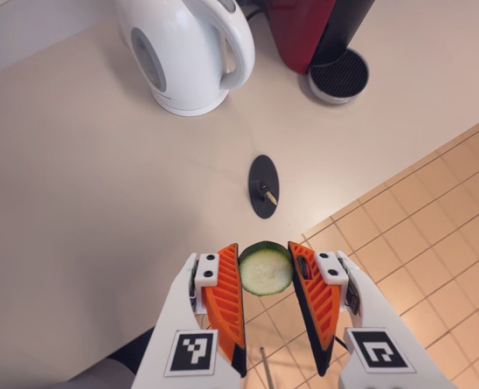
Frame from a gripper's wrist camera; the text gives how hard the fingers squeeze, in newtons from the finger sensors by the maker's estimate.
{"total": 9.5, "left": 9.4, "right": 9.5}